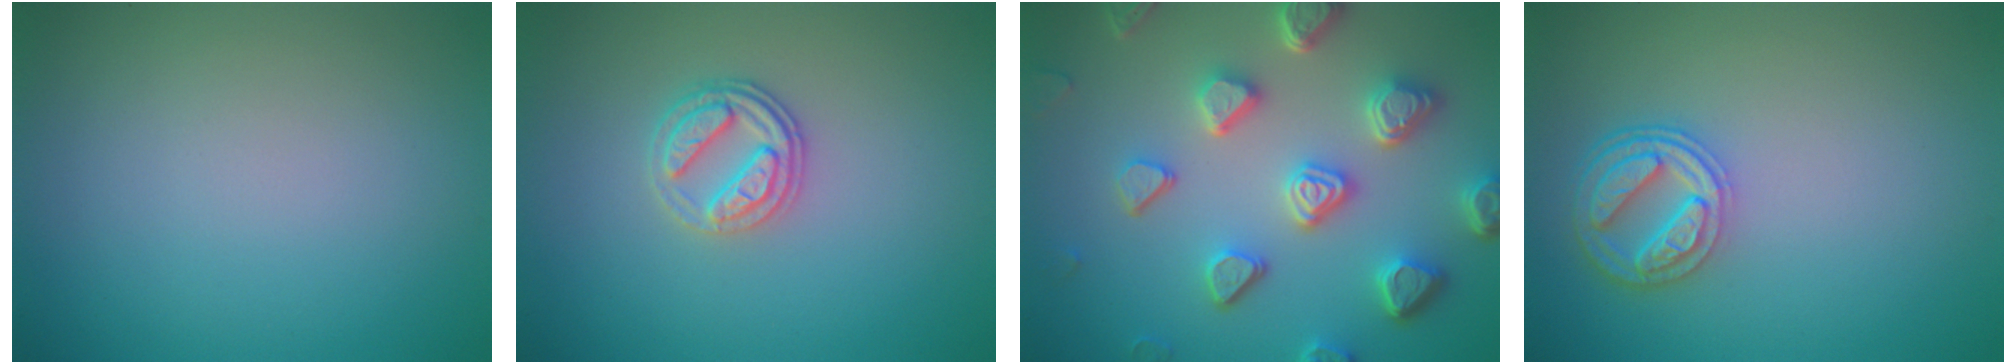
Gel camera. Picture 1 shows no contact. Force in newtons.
{"total": 2.6, "press": 2.4, "slide": 1.0}
{"total": 6.6, "press": 5.3, "slide": 3.9}
{"total": 4.3, "press": 3.6, "slide": 2.3}